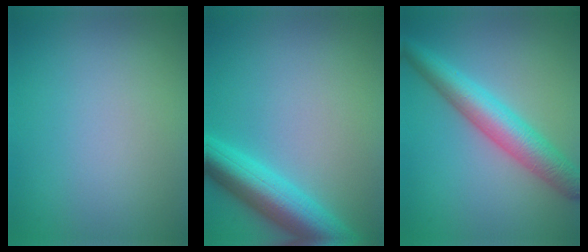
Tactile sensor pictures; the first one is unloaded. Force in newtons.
{"total": 6.6, "press": 6.6, "slide": 0.3}
{"total": 5.6, "press": 5.6, "slide": 0.1}